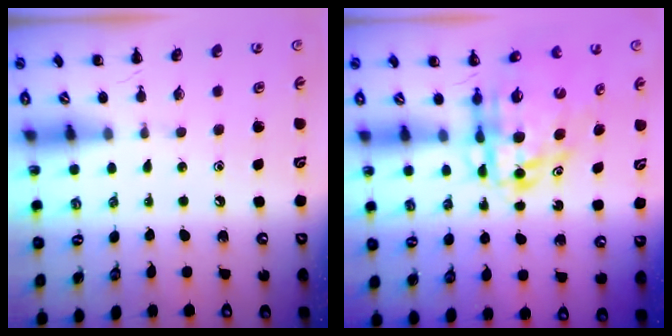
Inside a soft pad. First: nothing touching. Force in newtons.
{"total": 11.6, "press": 11.1, "slide": 3.2}